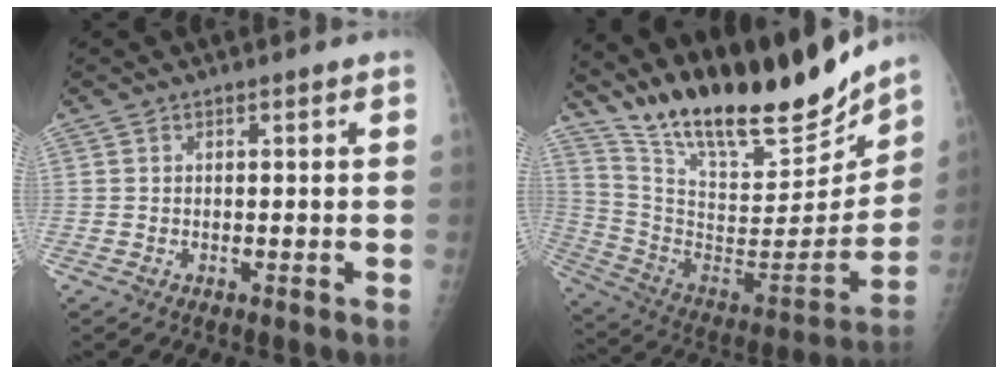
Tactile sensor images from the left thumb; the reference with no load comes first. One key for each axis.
{"total": 26.6, "fx": 21.8, "fy": 7.2, "fz": 13.4, "tx": -0.192, "ty": -0.103, "tz": 0.362}